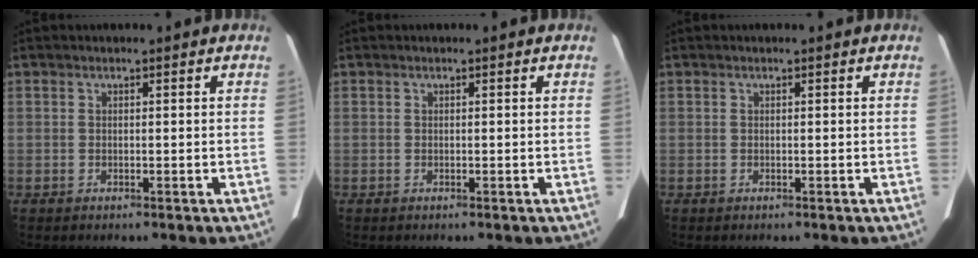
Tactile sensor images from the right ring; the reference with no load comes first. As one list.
[{"total": 0.0}, {"total": 0.0}]